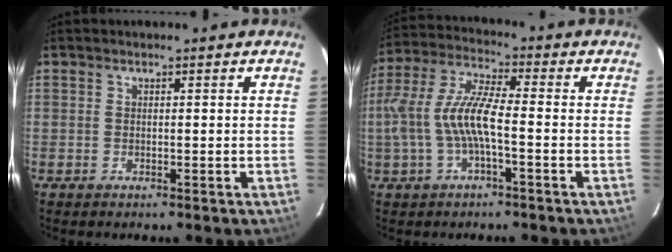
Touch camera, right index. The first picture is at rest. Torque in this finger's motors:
{"motor_torque": [0.77, -0.46, 0.70, 0.21]}